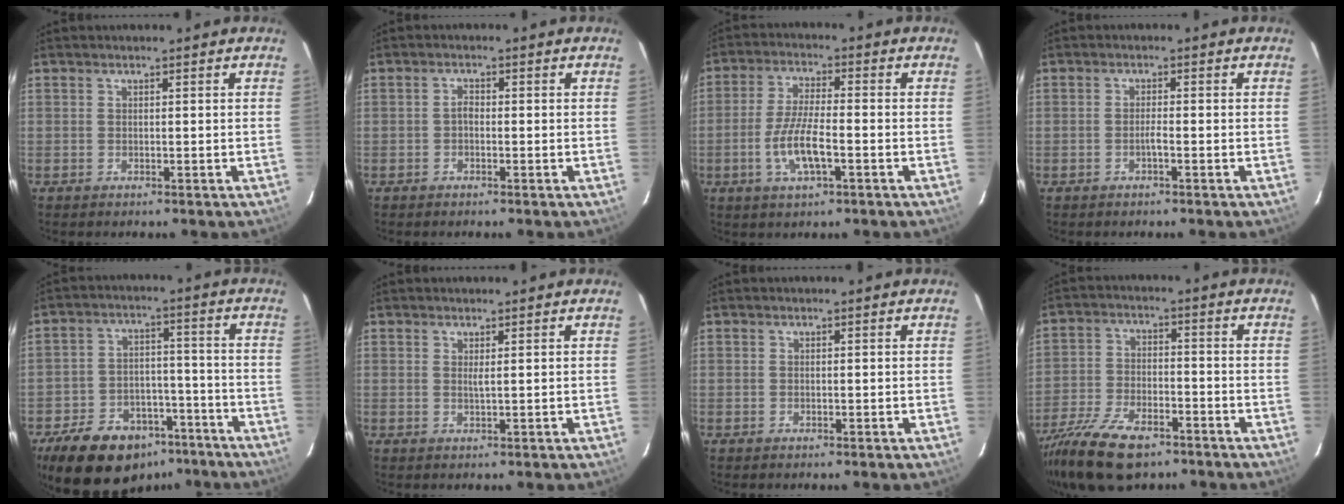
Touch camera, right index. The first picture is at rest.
{"total": 1.0, "force": [-0.5, 0.6, 0.7], "torque": [-0.013, 0.005, -0.010]}
{"total": 8.3, "force": [-2.9, 2.1, 7.5], "torque": [-0.153, -0.005, -0.057]}
{"total": 1.4, "force": [-0.7, 0.1, 1.2], "torque": [-0.024, 0.002, -0.014]}
{"total": 19.0, "force": [-13.4, 10.5, 8.5], "torque": [-0.190, 0.023, -0.185]}
{"total": 0.9, "force": [0.5, -0.2, 0.7], "torque": [-0.014, -0.002, 0.008]}
{"total": 0.0}
{"total": 17.1, "force": [-12.1, 7.4, 9.4], "torque": [-0.219, -0.035, -0.219]}